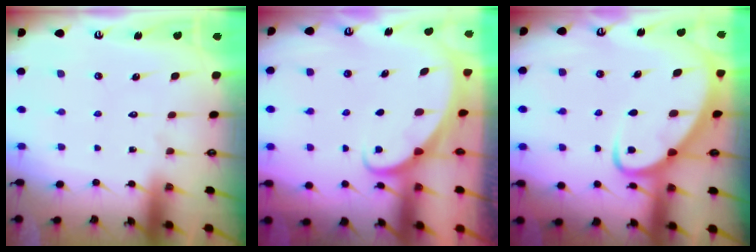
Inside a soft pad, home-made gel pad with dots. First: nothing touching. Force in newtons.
{"total": 1.8, "press": 1.8, "slide": 0.0}
{"total": 6.0, "press": 6.0, "slide": 0.6}